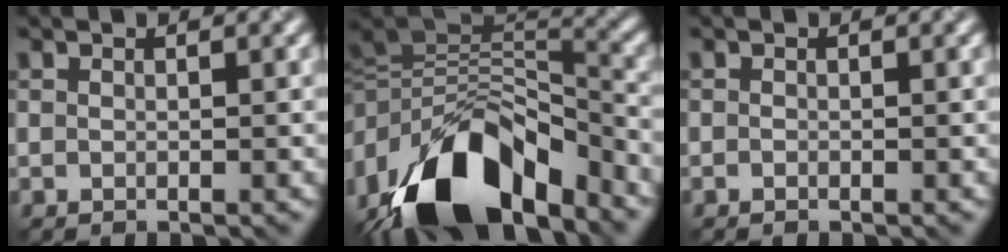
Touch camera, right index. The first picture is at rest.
{"total": 14.5, "force": [-7.7, 7.4, 9.8], "torque": [-0.194, 0.006, -0.134]}
{"total": 0.0}